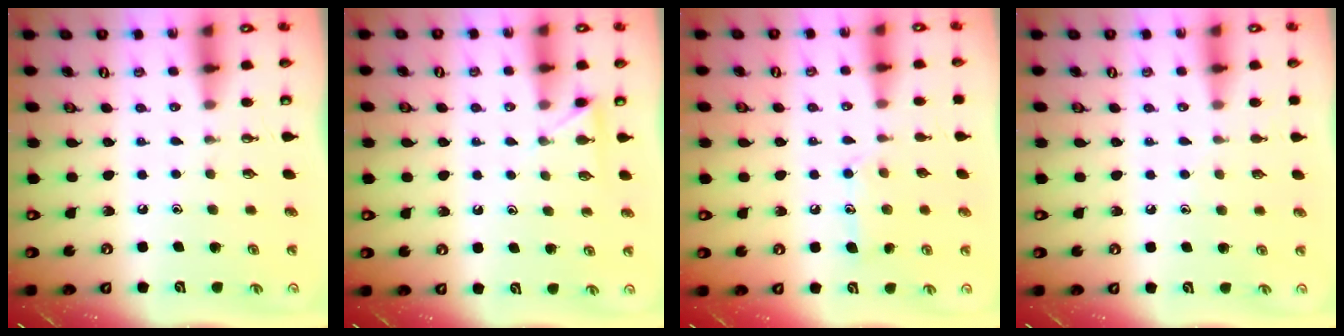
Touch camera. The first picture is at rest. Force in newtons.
{"total": 3.8, "press": 3.8, "slide": 0.4}
{"total": 9.6, "press": 9.6, "slide": 0.5}
{"total": 3.9, "press": 3.9, "slide": 0.3}